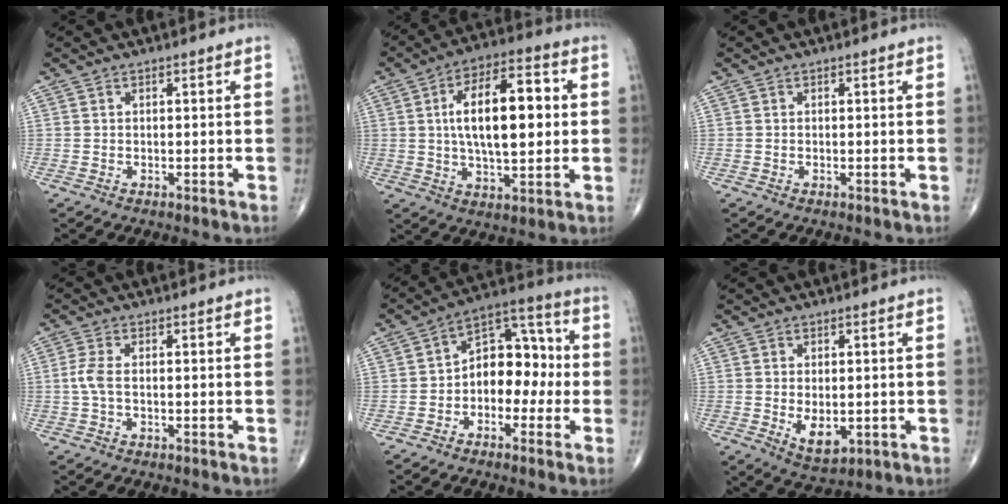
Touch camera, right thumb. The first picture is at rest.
{"total": 17.0, "force": [2.0, 7.5, 15.2], "torque": [-0.231, 0.014, 0.029]}
{"total": 0.0}
{"total": 2.9, "force": [-0.2, 1.1, 2.7], "torque": [-0.073, -0.001, -0.009]}
{"total": 11.2, "force": [-1.7, 7.7, 8.0], "torque": [-0.080, 0.047, -0.045]}
{"total": 6.0, "force": [-0.9, 3.4, 4.9], "torque": [-0.071, -0.014, -0.004]}